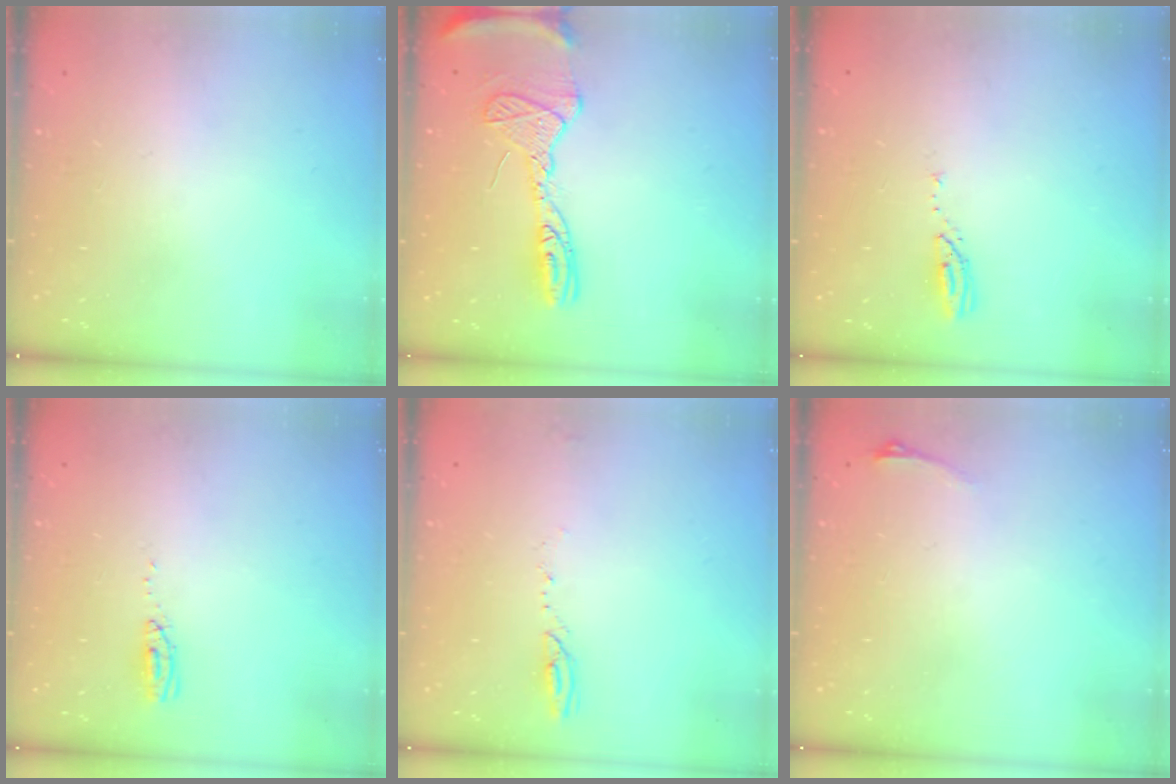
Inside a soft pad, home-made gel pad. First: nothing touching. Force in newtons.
{"total": 14.7, "press": 14.6, "slide": 1.4}
{"total": 3.6, "press": 3.6, "slide": 0.3}
{"total": 3.6, "press": 3.3, "slide": 1.5}
{"total": 4.7, "press": 4.7, "slide": 0.5}
{"total": 2.9, "press": 2.6, "slide": 1.5}